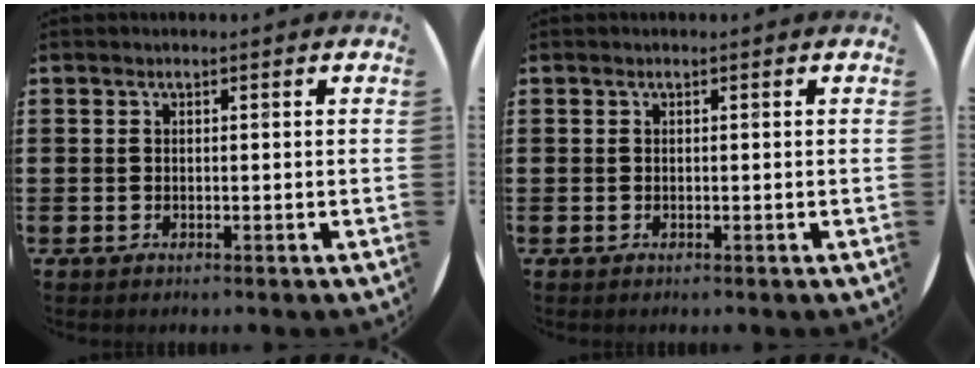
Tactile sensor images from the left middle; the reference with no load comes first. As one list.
[{"total": 0.0}]